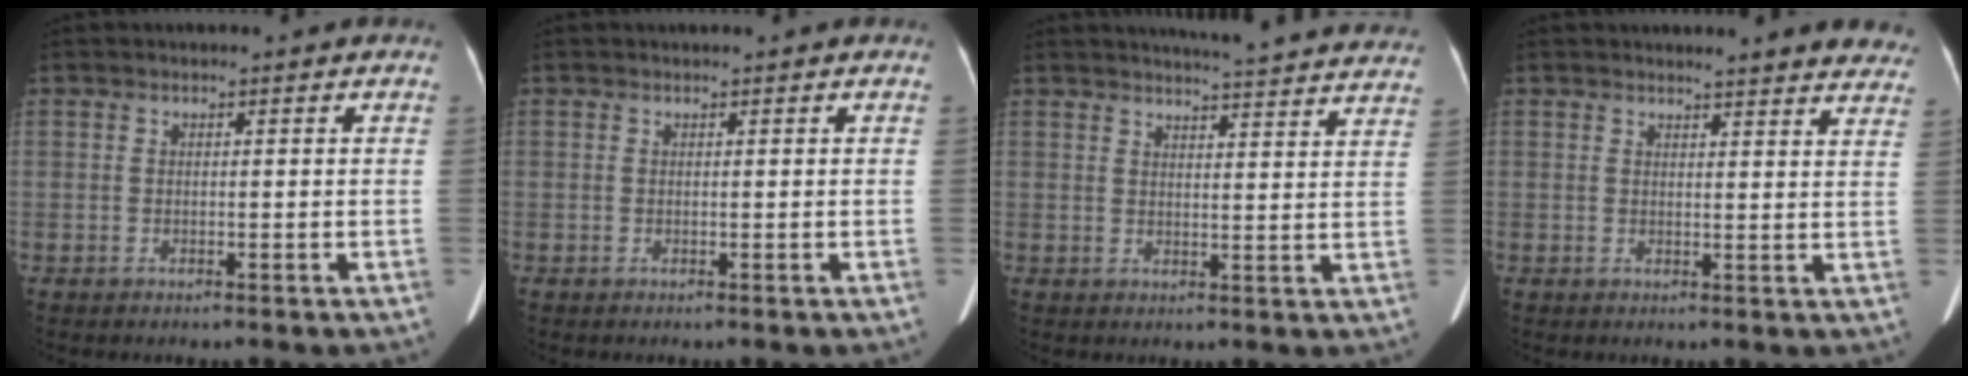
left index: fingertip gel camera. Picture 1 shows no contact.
{"total": 0.0}
{"total": 20.1, "force": [19.2, 1.1, 5.9], "torque": [-0.074, -0.049, 0.215]}
{"total": 12.5, "force": [11.8, 1.8, 3.6], "torque": [-0.018, -0.028, 0.110]}